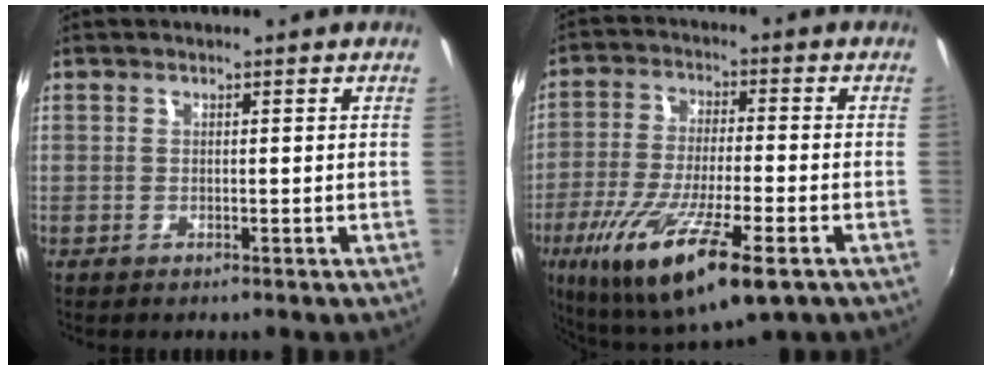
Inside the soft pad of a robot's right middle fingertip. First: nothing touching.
{"total": 18.8, "force": [-9.3, 4.5, 15.7], "torque": [-0.313, -0.058, -0.163]}